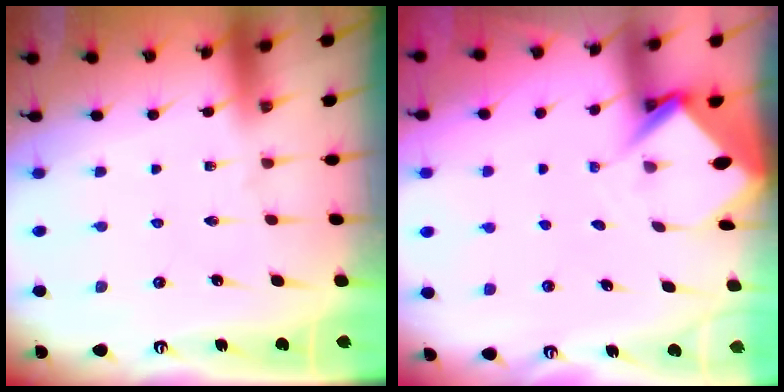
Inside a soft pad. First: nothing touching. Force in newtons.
{"total": 5.5, "press": 5.5, "slide": 0.3}